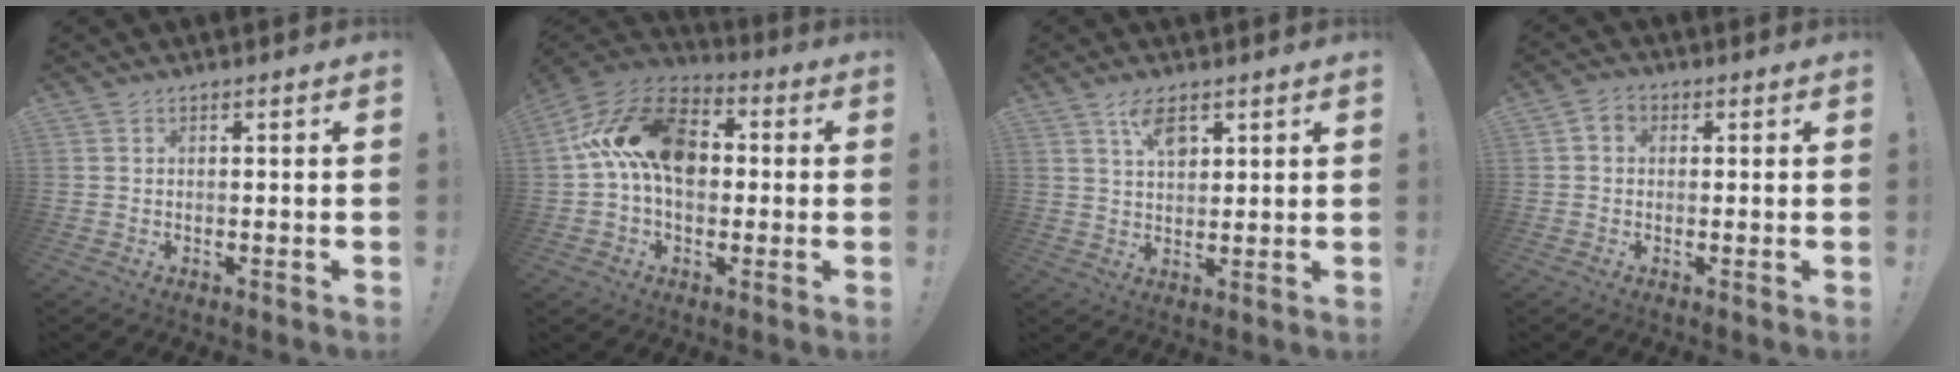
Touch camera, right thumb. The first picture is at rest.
{"total": 19.3, "force": [3.1, 12.8, 14.0], "torque": [-0.243, 0.021, 0.058]}
{"total": 7.0, "force": [4.0, 3.5, 4.6], "torque": [-0.072, -0.018, 0.068]}
{"total": 3.4, "force": [0.4, 2.7, 2.0], "torque": [-0.033, 0.004, 0.008]}